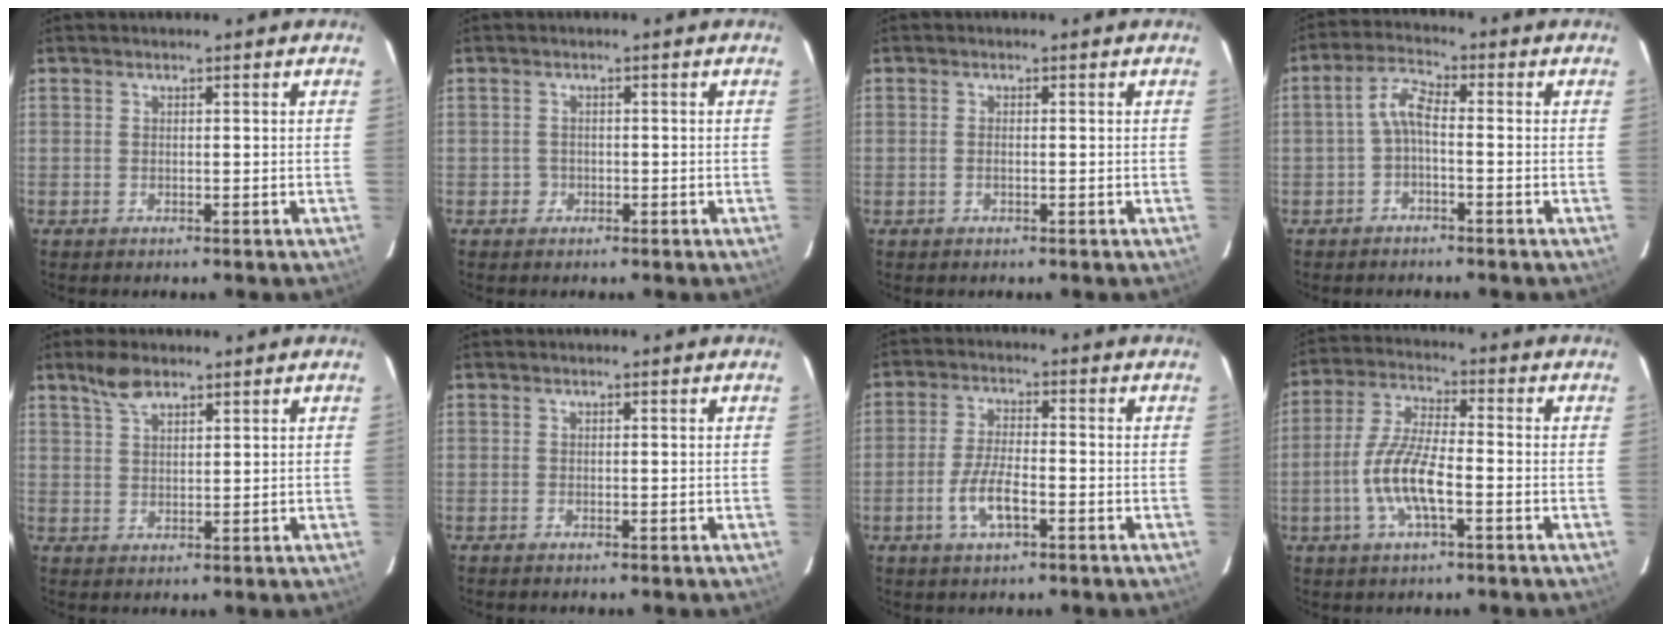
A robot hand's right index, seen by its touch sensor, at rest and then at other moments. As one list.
[{"total": 1.5, "force": [-0.6, 1.3, 0.0], "torque": [0.002, 0.005, -0.008]}, {"total": 0.8, "force": [-0.2, 0.4, 0.7], "torque": [-0.014, 0.003, -0.005]}, {"total": 3.9, "force": [-1.3, 1.2, 3.5], "torque": [-0.080, 0.016, -0.029]}, {"total": 4.5, "force": [3.4, 1.7, 2.5], "torque": [-0.047, 0.009, 0.064]}, {"total": 0.0}, {"total": 6.3, "force": [-2.5, 2.3, 5.3], "torque": [-0.111, 0.000, -0.045]}, {"total": 10.5, "force": [-3.3, 2.9, 9.5], "torque": [-0.199, 0.003, -0.066]}]